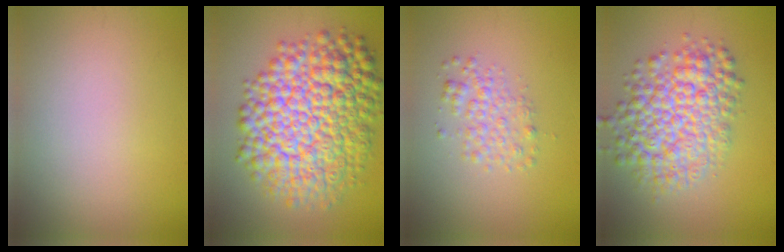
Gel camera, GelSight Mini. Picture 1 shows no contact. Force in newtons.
{"total": 13.2, "press": 13.2, "slide": 0.2}
{"total": 2.3, "press": 2.3, "slide": 0.1}
{"total": 8.0, "press": 8.0, "slide": 0.2}